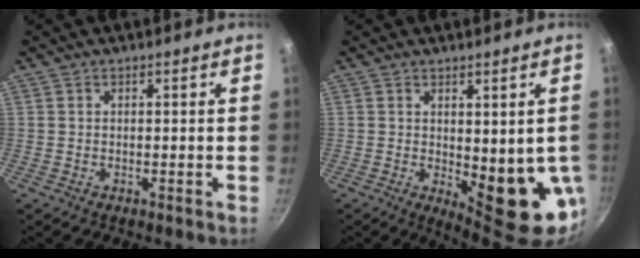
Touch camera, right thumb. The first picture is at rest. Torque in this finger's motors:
{"motor_torque": [-0.48, 1.07, 0.17, -0.06, 0.27]}